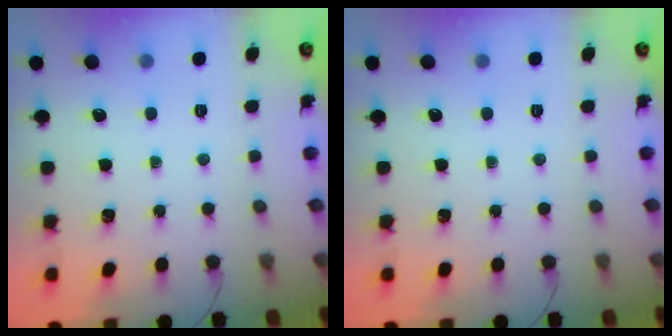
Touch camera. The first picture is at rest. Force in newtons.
{"total": 0.0}